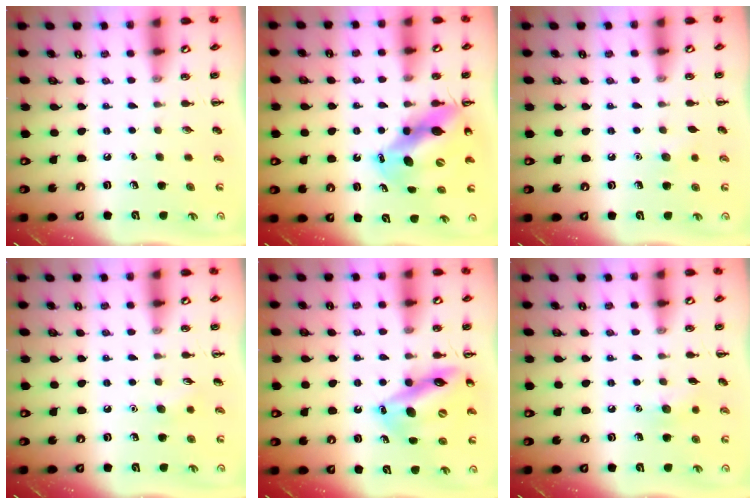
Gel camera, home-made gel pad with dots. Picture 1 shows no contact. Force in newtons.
{"total": 10.4, "press": 10.1, "slide": 2.6}
{"total": 4.9, "press": 4.8, "slide": 1.1}
{"total": 5.2, "press": 5.0, "slide": 1.5}
{"total": 15.0, "press": 14.6, "slide": 3.7}
{"total": 6.6, "press": 6.4, "slide": 1.5}